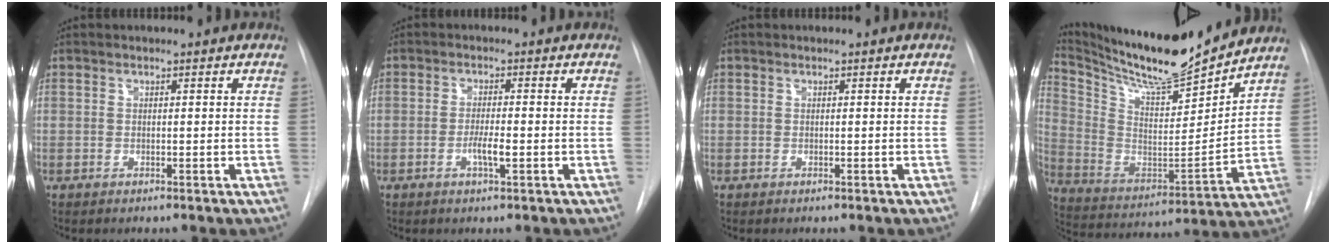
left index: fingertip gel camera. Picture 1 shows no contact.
{"total": 2.9, "force": [-1.0, 0.3, 2.7], "torque": [-0.050, -0.001, -0.018]}
{"total": 0.0}
{"total": 19.5, "force": [17.9, 1.7, 7.7], "torque": [-0.161, -0.027, 0.300]}